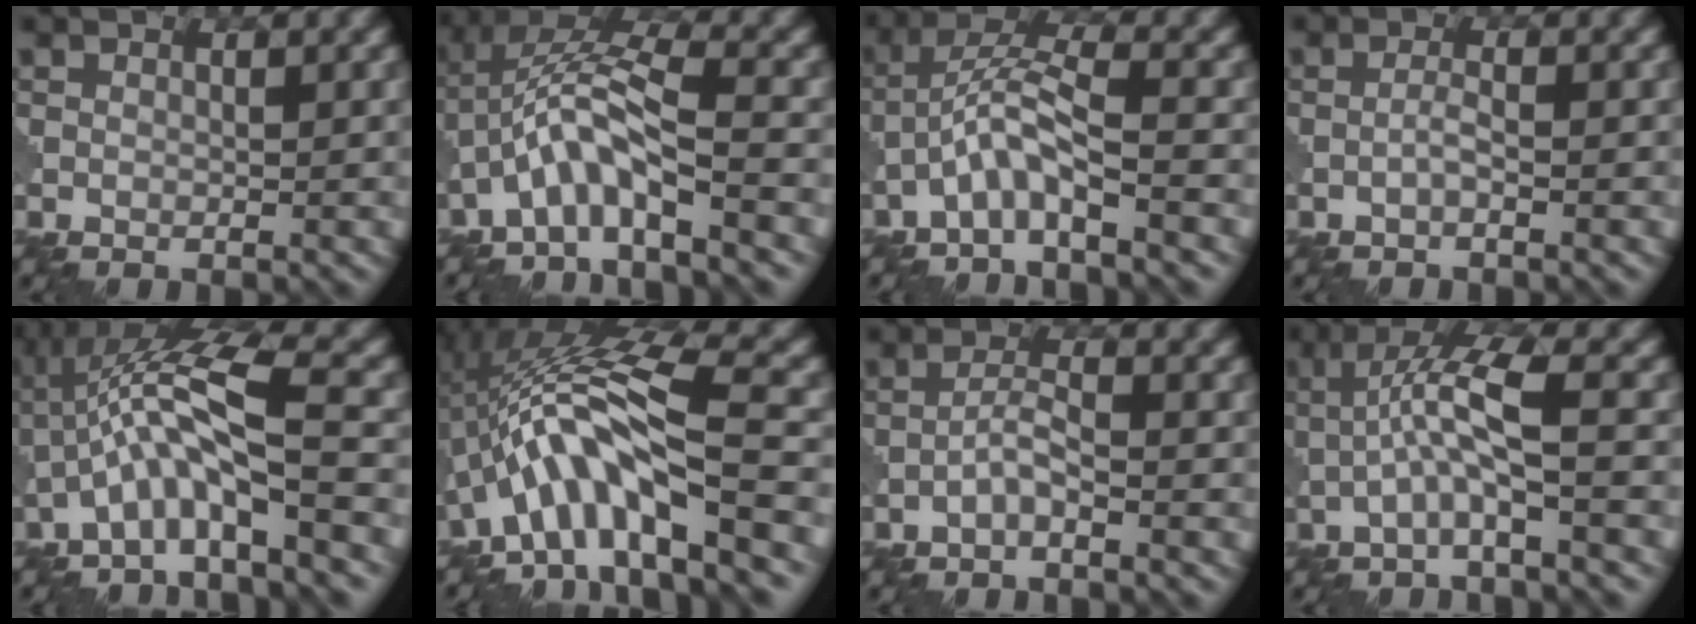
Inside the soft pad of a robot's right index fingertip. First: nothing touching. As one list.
[{"total": 5.9, "force": [-2.9, 1.2, 5.0], "torque": [-0.102, 0.018, -0.065]}, {"total": 4.2, "force": [-2.3, 0.5, 3.4], "torque": [-0.068, 0.018, -0.054]}, {"total": 1.1, "force": [-0.6, 0.0, 1.0], "torque": [-0.019, 0.005, -0.014]}, {"total": 7.1, "force": [-2.1, 1.1, 6.7], "torque": [-0.130, 0.025, -0.048]}, {"total": 9.8, "force": [-3.2, 2.0, 9.0], "torque": [-0.148, 0.025, -0.059]}, {"total": 1.8, "force": [-1.1, 0.2, 1.4], "torque": [-0.029, 0.009, -0.028]}, {"total": 4.8, "force": [-0.8, 0.7, 4.7], "torque": [-0.095, 0.023, -0.023]}]